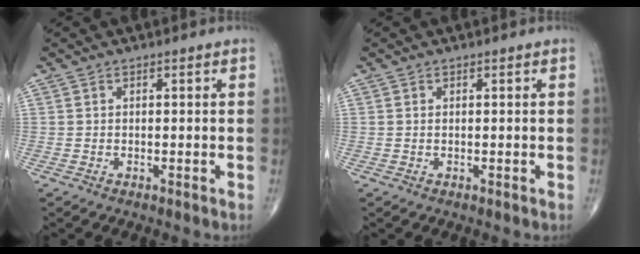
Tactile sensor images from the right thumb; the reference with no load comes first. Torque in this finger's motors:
{"motor_torque": [0.13, 0.03, -0.07, -0.14, -0.01]}